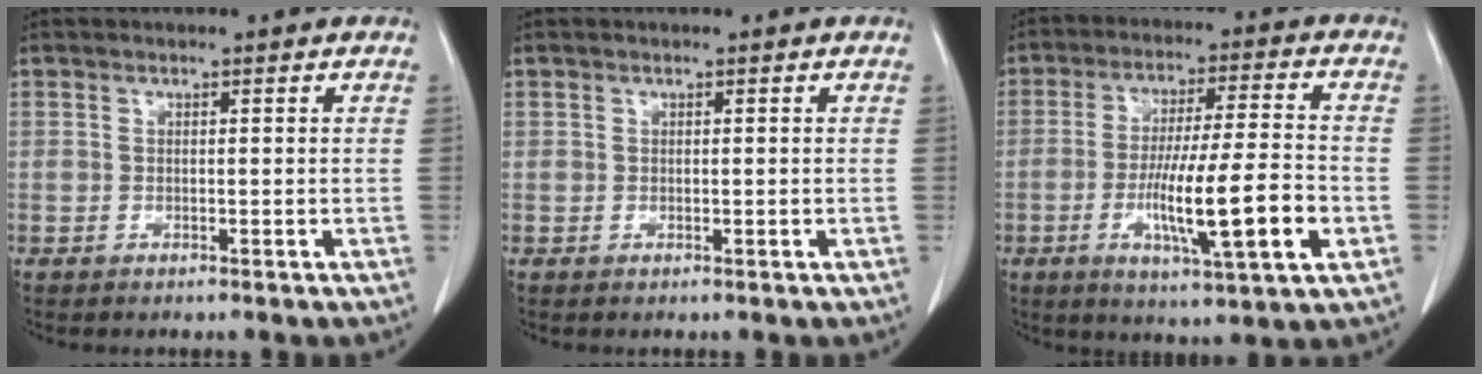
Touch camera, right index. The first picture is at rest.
{"total": 0.0}
{"total": 14.7, "force": [-4.0, 1.0, 14.2], "torque": [-0.243, -0.008, -0.064]}